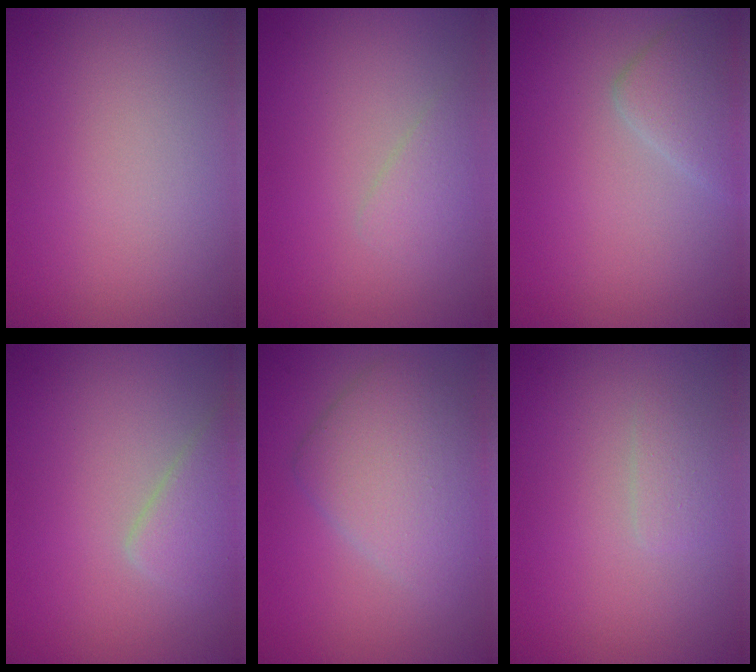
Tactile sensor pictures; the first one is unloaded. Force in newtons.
{"total": 1.4, "press": 1.4, "slide": 0.0}
{"total": 2.7, "press": 2.7, "slide": 0.1}
{"total": 2.6, "press": 2.6, "slide": 0.0}
{"total": 4.9, "press": 4.9, "slide": 0.1}
{"total": 1.0, "press": 1.0, "slide": 0.0}